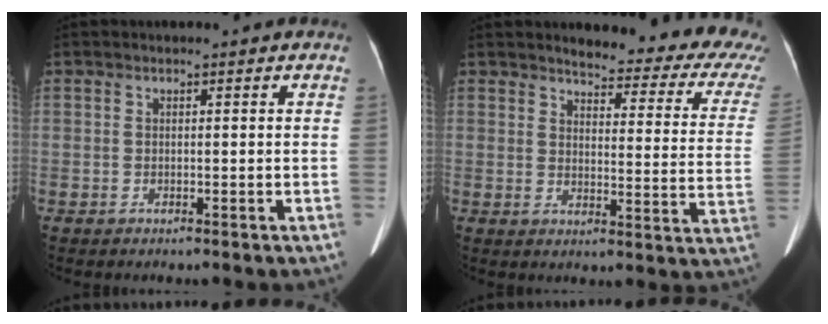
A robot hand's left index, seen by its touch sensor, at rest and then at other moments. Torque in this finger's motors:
{"motor_torque": [0.91, -1.23, 0.15, 0.04]}